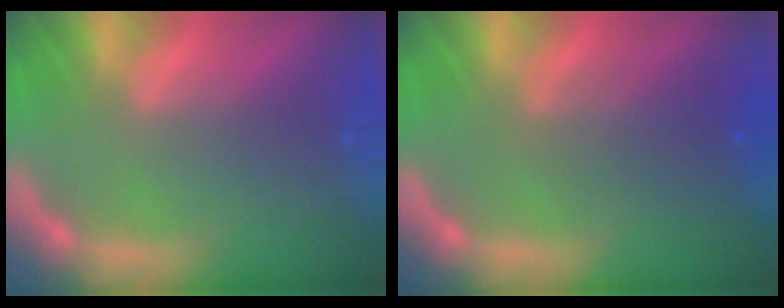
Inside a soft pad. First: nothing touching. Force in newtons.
{"total": 3.0}